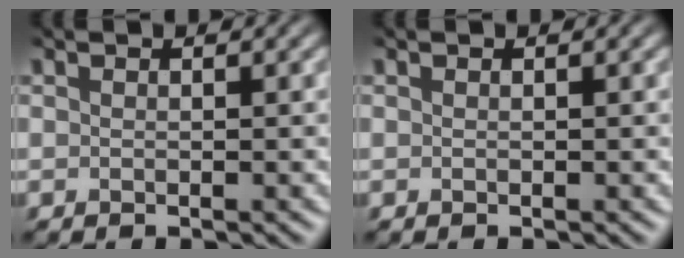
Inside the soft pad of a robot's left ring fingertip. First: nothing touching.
{"total": 0.0}